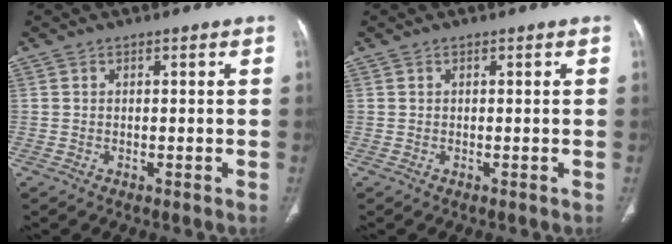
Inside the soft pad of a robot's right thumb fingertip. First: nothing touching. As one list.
[{"total": 0.0}]